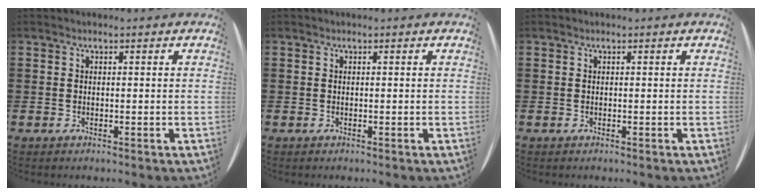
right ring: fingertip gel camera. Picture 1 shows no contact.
{"total": 0.0}
{"total": 0.0}